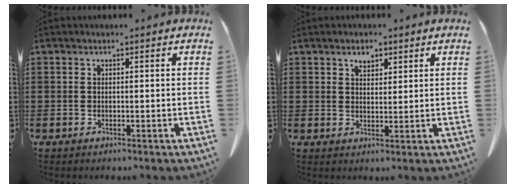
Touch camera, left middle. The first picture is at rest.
{"total": 2.7, "force": [2.0, 1.4, 1.3], "torque": [-0.022, 0.001, 0.035]}